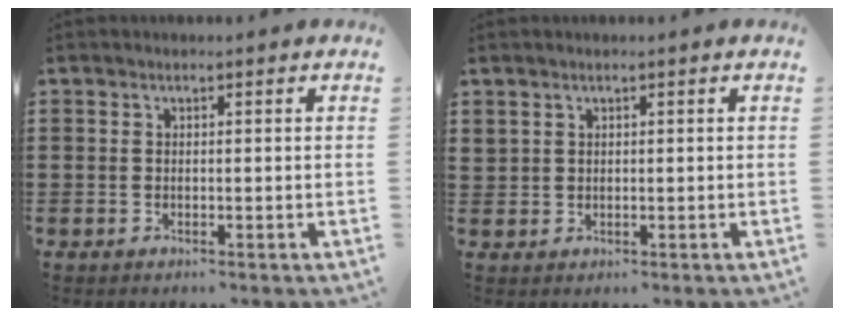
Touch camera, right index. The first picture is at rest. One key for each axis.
{"total": 1.0, "fx": 0.8, "fy": 0.6, "fz": 0.3, "tx": -0.007, "ty": 0.002, "tz": 0.015}